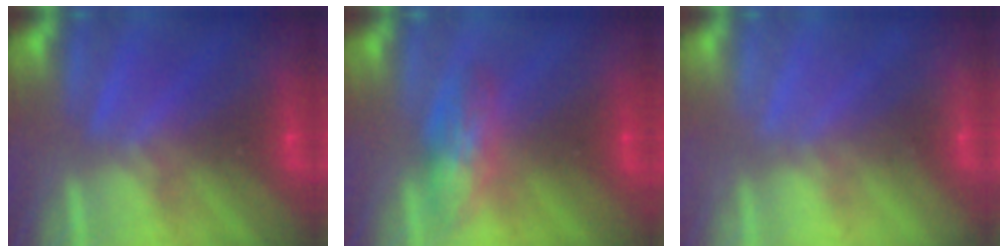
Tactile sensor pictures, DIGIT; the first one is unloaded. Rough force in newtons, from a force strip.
{"total": 2.6}
{"total": 2.0}